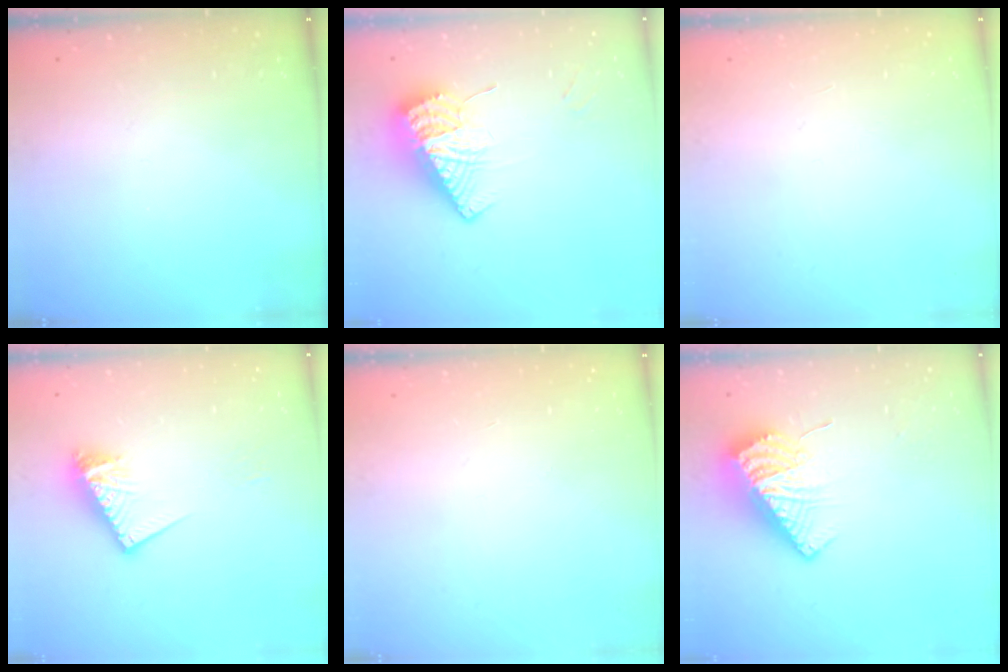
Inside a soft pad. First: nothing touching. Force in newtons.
{"total": 11.2, "press": 11.1, "slide": 1.4}
{"total": 0.0}
{"total": 10.6, "press": 10.6, "slide": 1.1}
{"total": 0.0}
{"total": 11.9, "press": 11.9, "slide": 1.2}